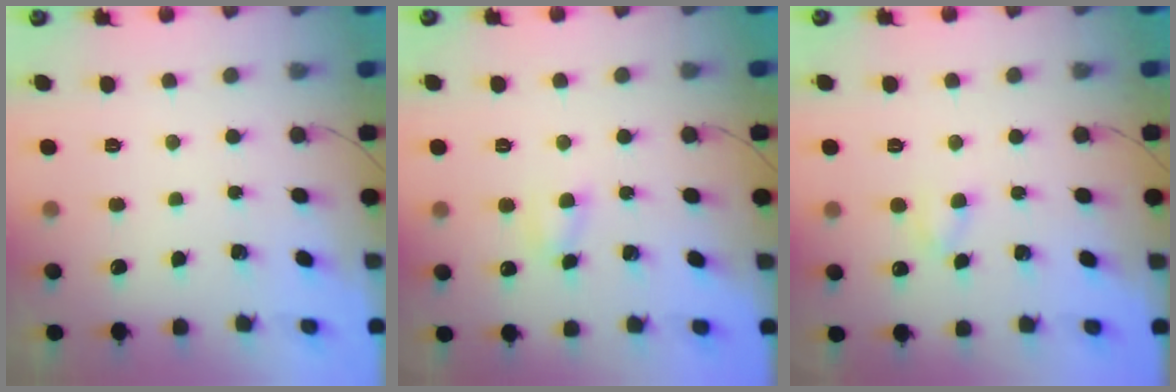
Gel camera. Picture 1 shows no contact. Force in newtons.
{"total": 4.3, "press": 4.1, "slide": 1.3}
{"total": 3.4, "press": 3.1, "slide": 1.3}